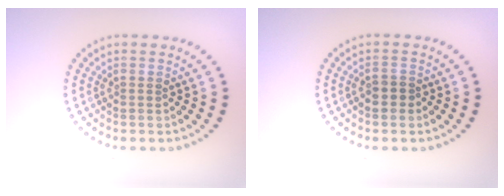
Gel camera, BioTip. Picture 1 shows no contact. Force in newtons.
{"total": 1.4, "press": 1.3, "slide": 0.6}